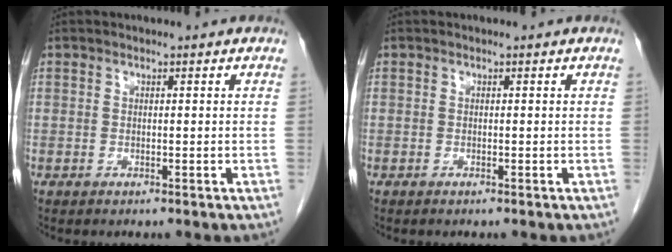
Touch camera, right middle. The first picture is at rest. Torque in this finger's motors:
{"motor_torque": [-0.54, -0.12, 0.13, 0.04]}